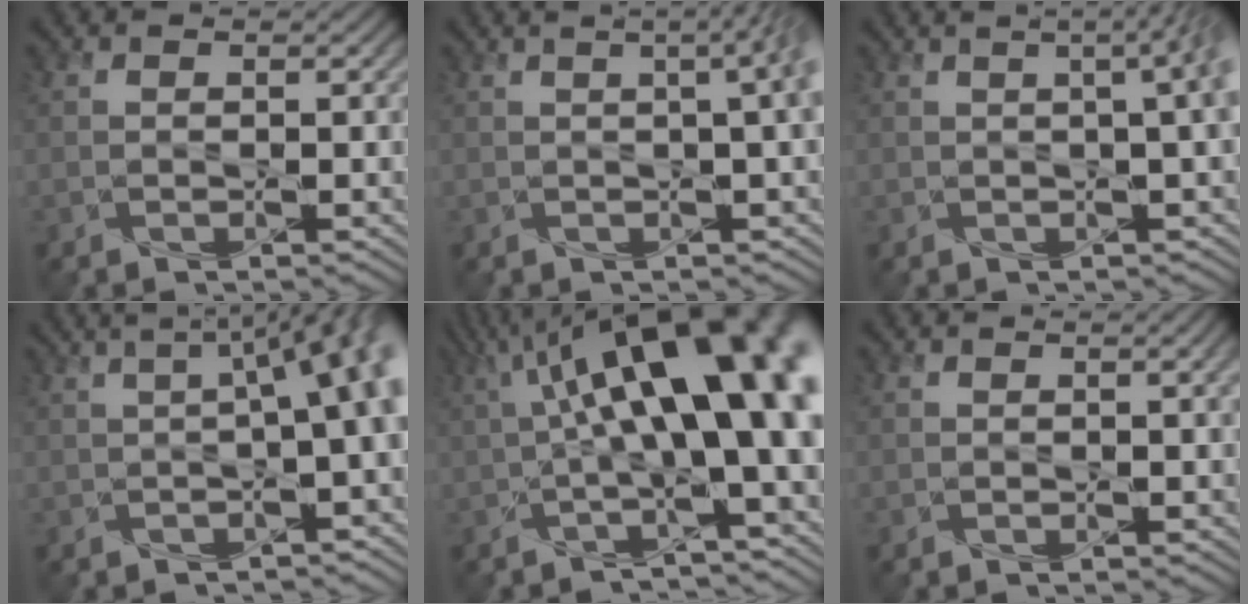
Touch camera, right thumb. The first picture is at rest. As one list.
[{"total": 5.9, "force": [0.7, 1.6, 5.6], "torque": [-0.053, 0.024, -0.005]}, {"total": 6.3, "force": [0.7, 1.8, 6.0], "torque": [-0.062, 0.025, -0.005]}, {"total": 9.3, "force": [0.6, 2.7, 8.8], "torque": [-0.100, 0.023, -0.004]}, {"total": 14.8, "force": [2.3, 4.7, 13.9], "torque": [-0.210, 0.025, 0.032]}, {"total": 1.2, "force": [0.3, 0.2, 1.1], "torque": [-0.020, 0.004, 0.006]}]